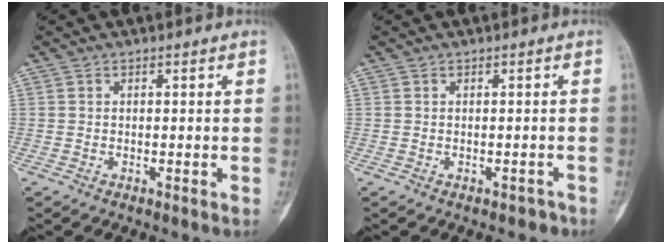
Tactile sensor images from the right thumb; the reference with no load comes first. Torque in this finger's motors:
{"motor_torque": [0.21, 0.02, 0.01, -0.18, 0.03]}